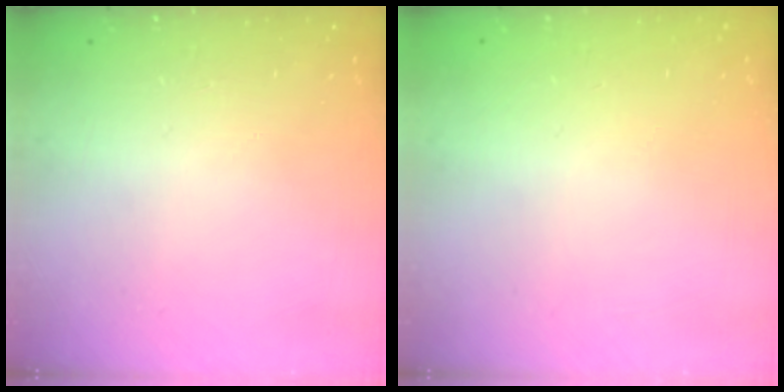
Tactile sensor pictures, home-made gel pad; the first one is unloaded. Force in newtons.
{"total": 0.0}